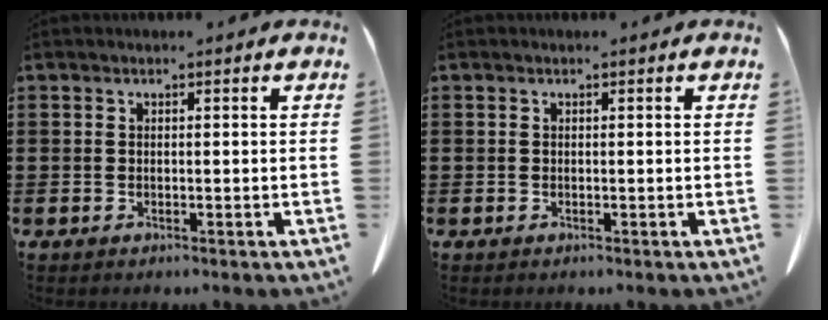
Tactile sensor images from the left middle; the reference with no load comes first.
{"total": 0.0}